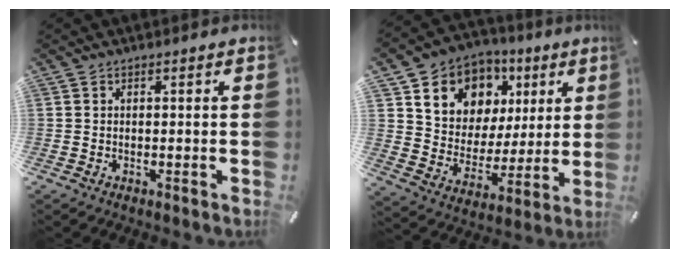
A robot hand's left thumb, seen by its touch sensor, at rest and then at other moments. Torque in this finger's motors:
{"motor_torque": [2.40, 2.42, 1.87, -0.89, 0.12]}